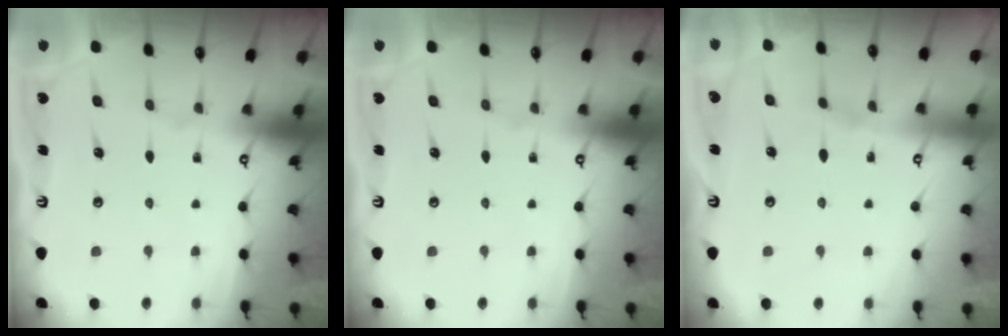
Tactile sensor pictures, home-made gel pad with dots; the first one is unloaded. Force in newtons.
{"total": 0.0}
{"total": 2.5, "press": 2.4, "slide": 0.5}